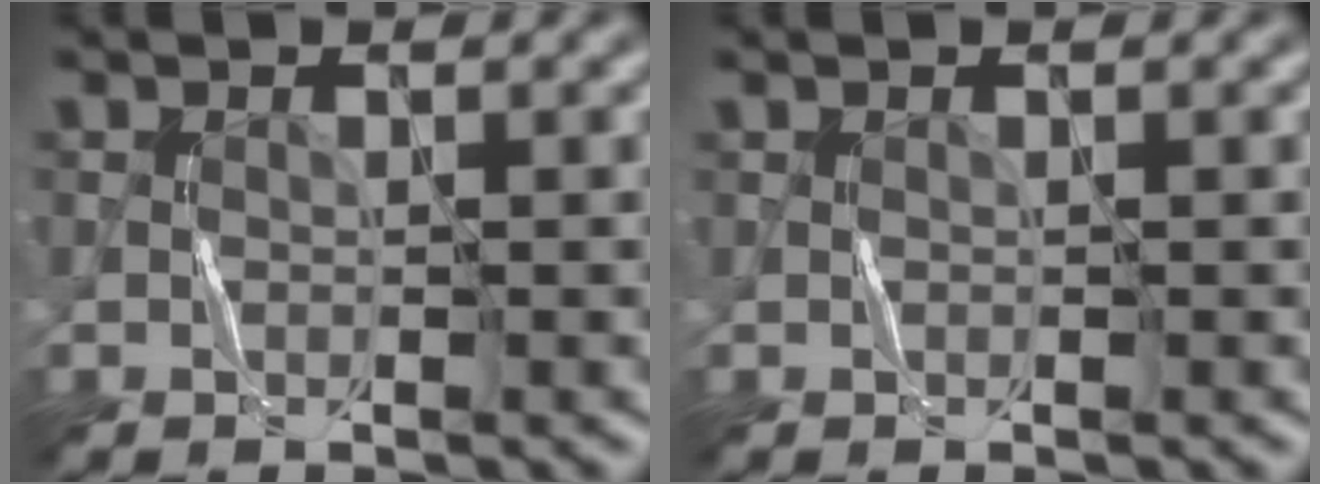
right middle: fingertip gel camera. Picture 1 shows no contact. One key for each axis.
{"total": 0.0}